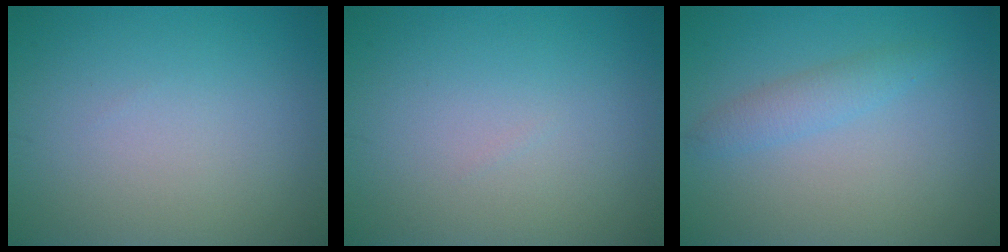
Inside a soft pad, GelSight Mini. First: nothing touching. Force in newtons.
{"total": 0.0}
{"total": 2.0, "press": 2.0, "slide": 0.1}